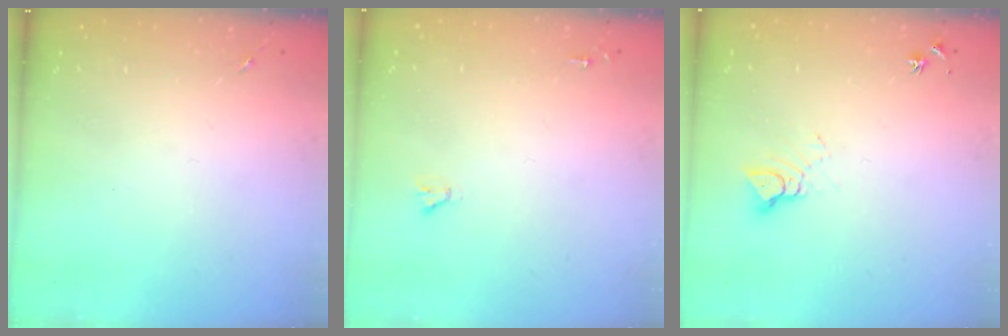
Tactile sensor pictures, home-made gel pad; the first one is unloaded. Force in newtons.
{"total": 1.6, "press": 1.6, "slide": 0.1}
{"total": 5.1, "press": 5.1, "slide": 0.4}